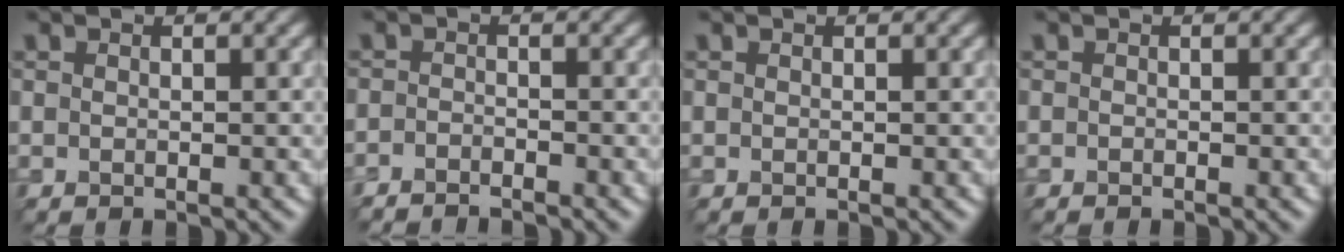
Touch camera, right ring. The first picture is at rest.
{"total": 2.1, "force": [-2.1, 0.0, 0.1], "torque": [-0.002, 0.001, -0.039]}
{"total": 0.0}
{"total": 0.5, "force": [-0.3, -0.2, -0.4], "torque": [0.009, 0.005, -0.006]}